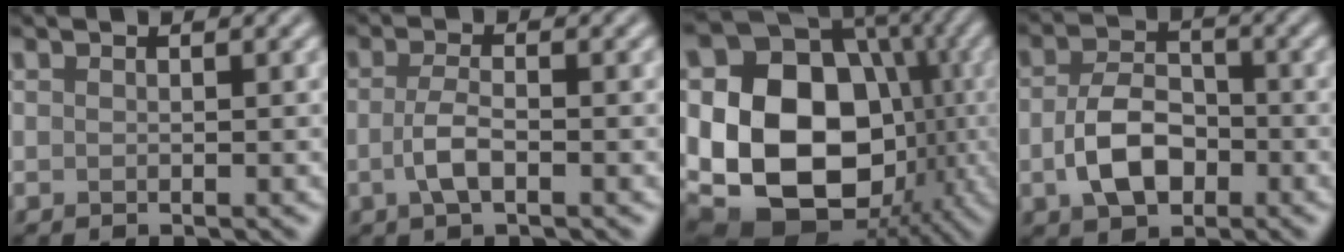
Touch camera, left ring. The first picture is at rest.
{"total": 2.7, "force": [-0.7, 0.9, 2.4], "torque": [-0.051, 0.000, -0.017]}
{"total": 18.2, "force": [-2.0, 14.3, 11.1], "torque": [-0.176, -0.016, -0.025]}
{"total": 5.4, "force": [-1.3, 3.5, 3.9], "torque": [-0.077, -0.001, -0.028]}